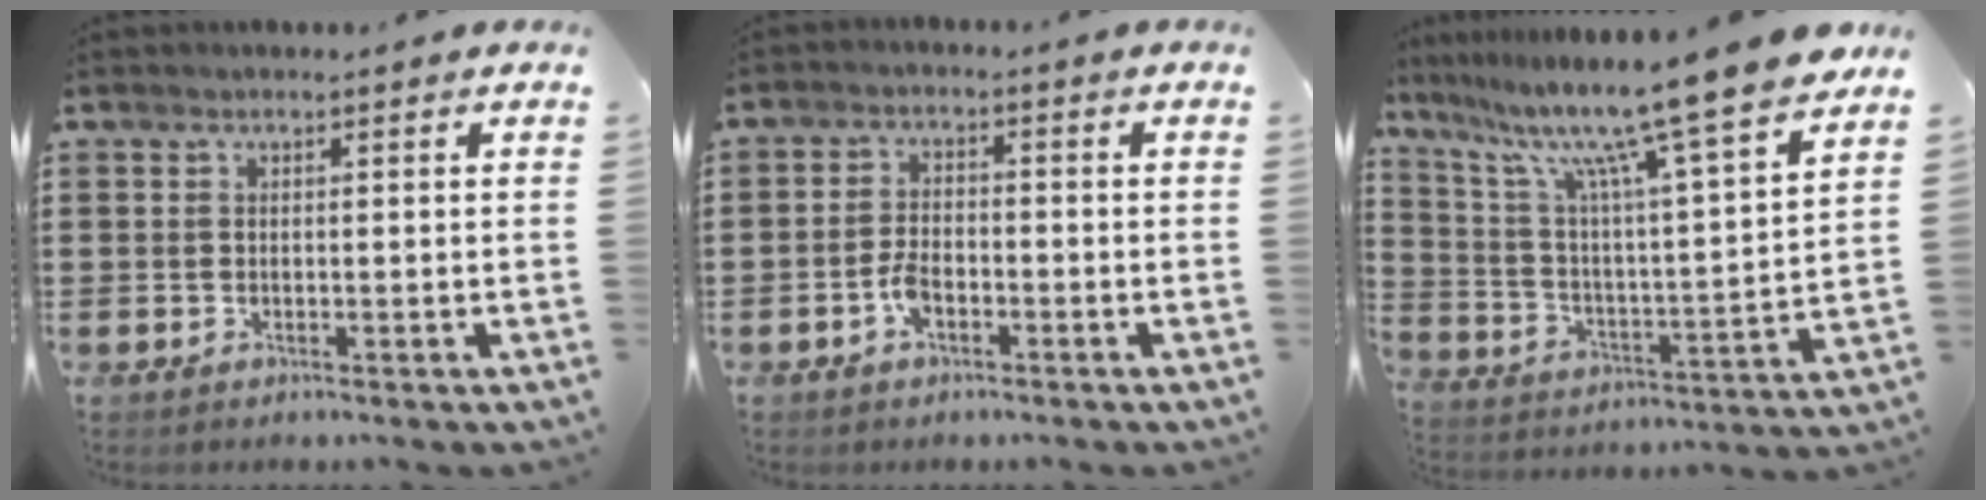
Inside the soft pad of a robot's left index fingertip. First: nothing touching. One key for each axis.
{"total": 3.5, "fx": -1.7, "fy": 1.8, "fz": 2.5, "tx": -0.066, "ty": -0.003, "tz": -0.038}
{"total": 13.6, "fx": 11.1, "fy": -0.8, "fz": 7.8, "tx": -0.172, "ty": -0.081, "tz": 0.176}